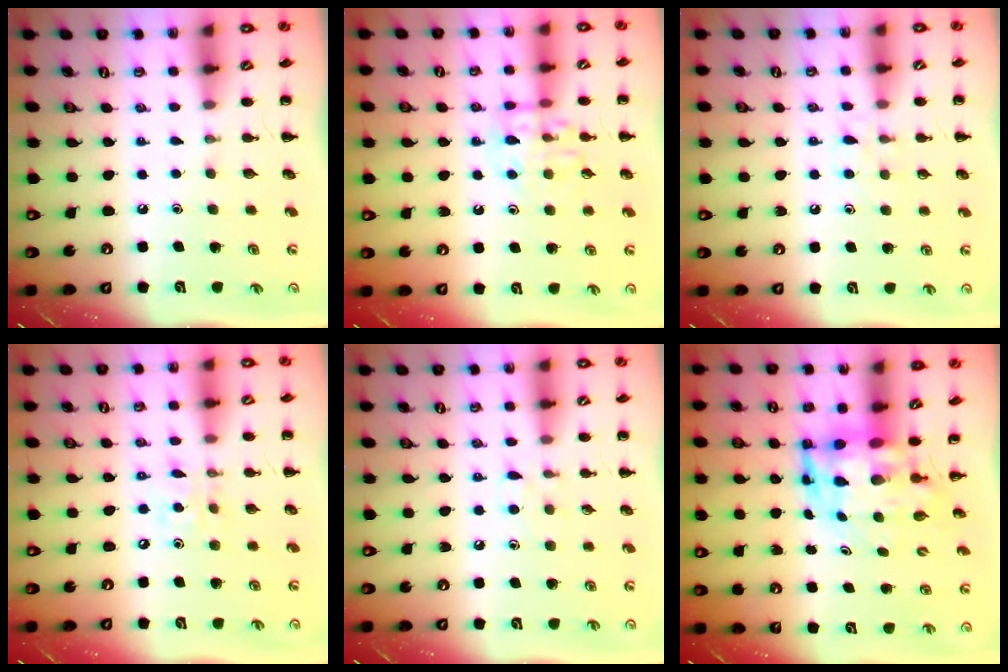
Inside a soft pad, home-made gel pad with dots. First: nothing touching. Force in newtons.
{"total": 11.6, "press": 11.5, "slide": 1.0}
{"total": 6.7, "press": 6.3, "slide": 2.2}
{"total": 6.4, "press": 6.2, "slide": 1.3}
{"total": 5.1, "press": 4.7, "slide": 2.0}
{"total": 5.9, "press": 5.7, "slide": 1.6}